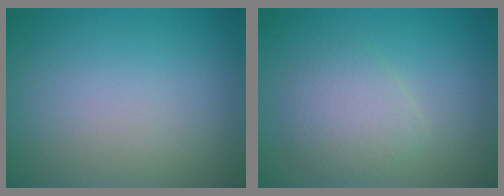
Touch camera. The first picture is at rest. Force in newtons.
{"total": 3.0, "press": 3.0, "slide": 0.0}